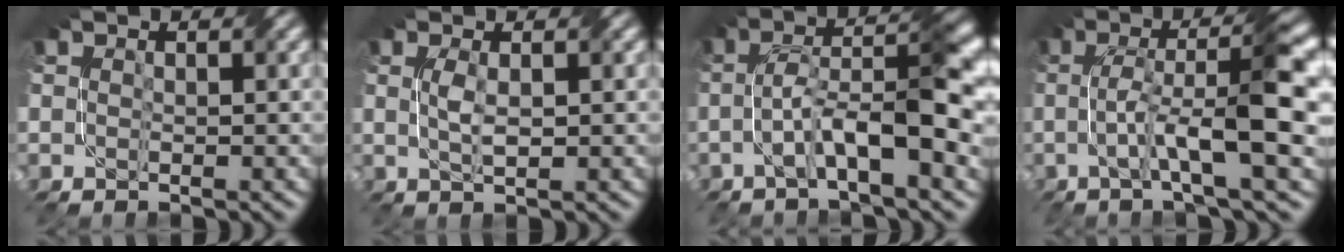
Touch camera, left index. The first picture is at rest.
{"total": 1.6, "force": [0.3, 0.4, 1.5], "torque": [-0.035, 0.003, 0.009]}
{"total": 7.8, "force": [-1.7, 1.8, 7.4], "torque": [-0.128, 0.021, -0.034]}
{"total": 8.2, "force": [-0.4, 1.2, 8.1], "torque": [-0.140, 0.018, -0.009]}